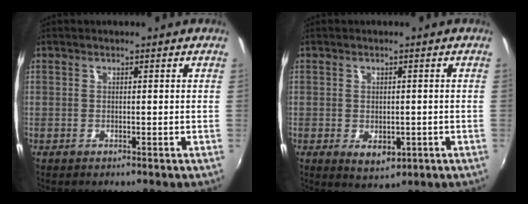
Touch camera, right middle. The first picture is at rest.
{"total": 4.4, "force": [-1.2, 2.8, 3.2], "torque": [-0.053, -0.011, -0.011]}